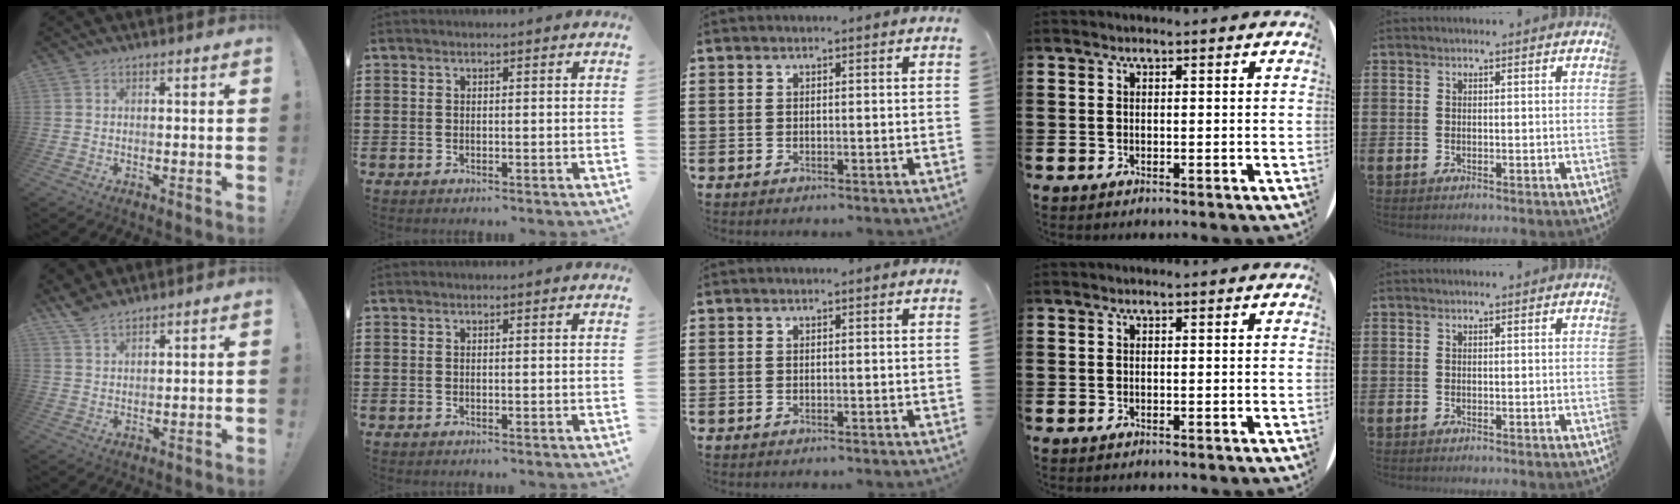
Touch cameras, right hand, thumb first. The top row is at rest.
{"thumb": {"total": 5.0, "force": [4.3, 1.5, 2.1], "torque": [-0.043, -0.022, 0.082]}}